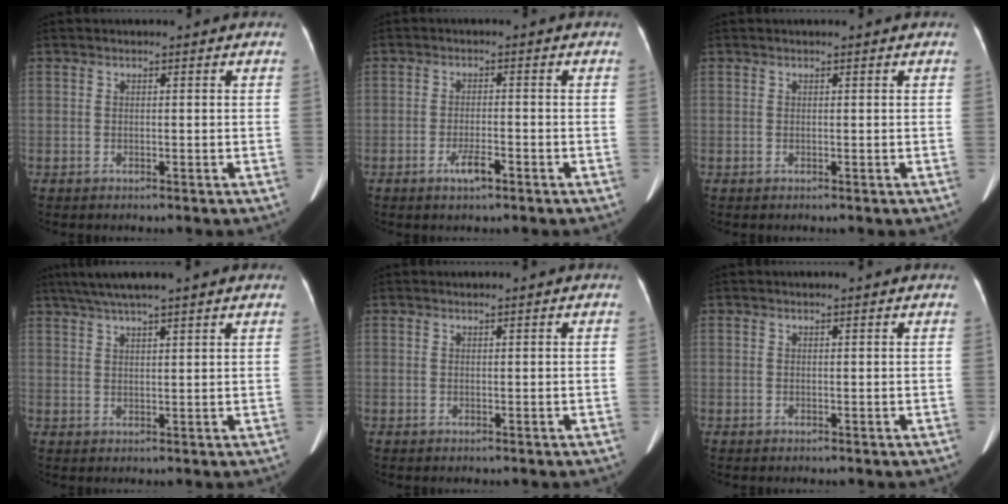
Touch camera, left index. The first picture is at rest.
{"total": 2.9, "force": [-1.8, 0.5, 2.2], "torque": [-0.041, -0.001, -0.031]}
{"total": 0.5, "force": [0.5, -0.1, 0.2], "torque": [-0.001, 0.005, 0.008]}
{"total": 9.3, "force": [7.4, 0.0, 5.5], "torque": [-0.093, 0.042, 0.108]}
{"total": 0.0}
{"total": 1.2, "force": [1.1, 0.1, 0.4], "torque": [-0.009, 0.018, 0.009]}